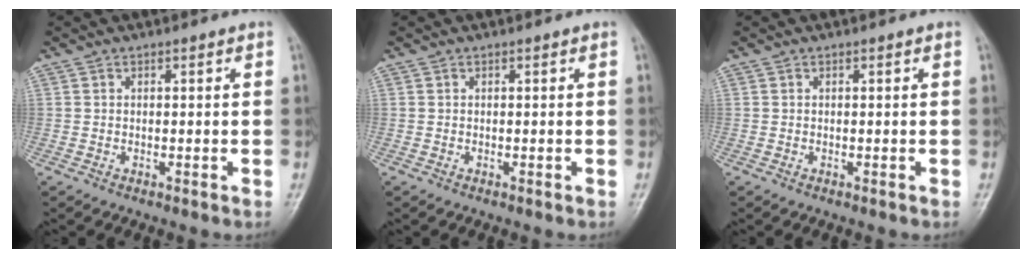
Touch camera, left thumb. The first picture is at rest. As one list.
[{"total": 0.0}, {"total": 0.0}]